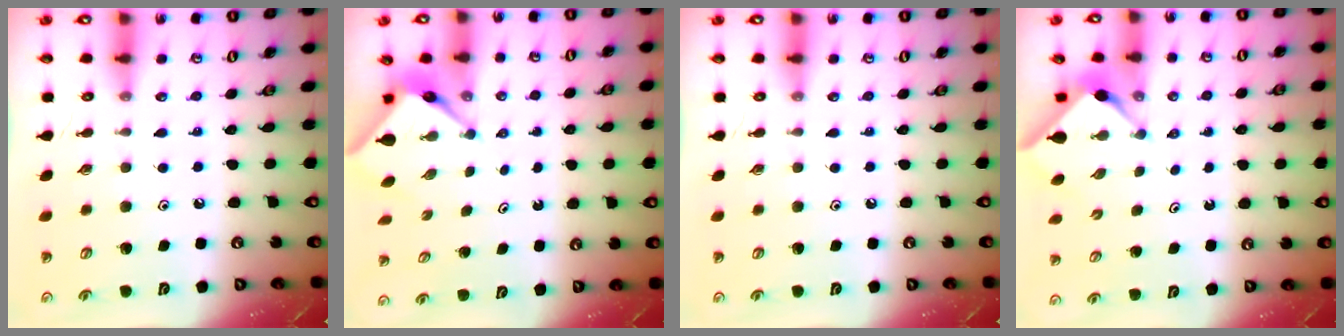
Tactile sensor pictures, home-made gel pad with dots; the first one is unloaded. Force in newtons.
{"total": 3.9, "press": 3.9, "slide": 0.2}
{"total": 0.0}
{"total": 3.0, "press": 3.0, "slide": 0.4}